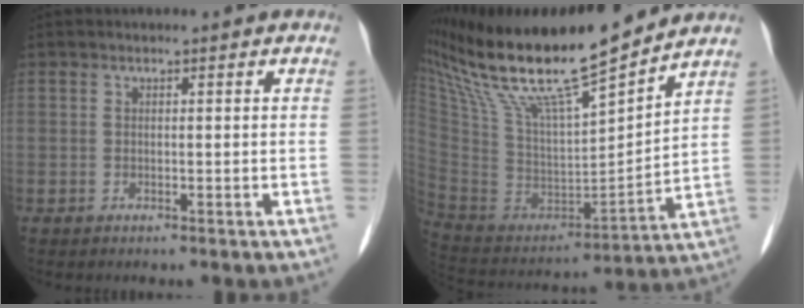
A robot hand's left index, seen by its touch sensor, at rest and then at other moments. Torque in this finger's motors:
{"motor_torque": [0.91, -1.23, 0.75, 0.21]}